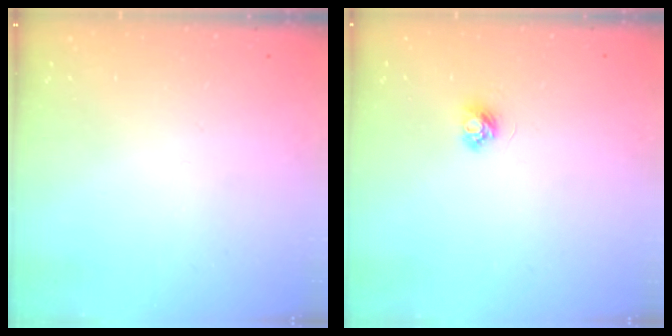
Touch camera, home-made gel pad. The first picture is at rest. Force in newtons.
{"total": 3.6, "press": 3.6, "slide": 0.4}